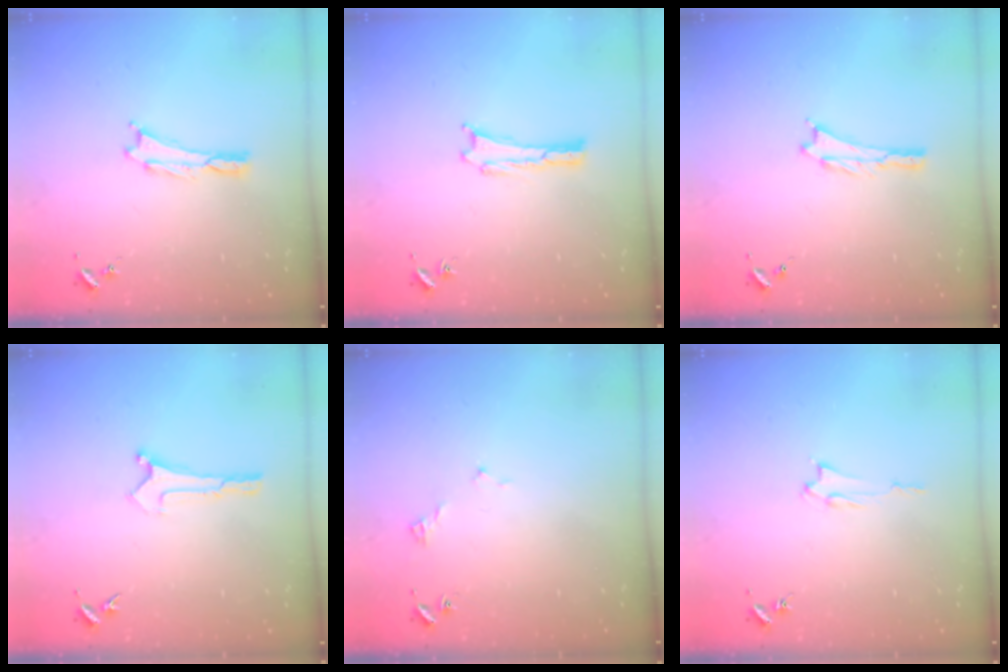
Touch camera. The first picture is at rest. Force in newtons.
{"total": 0.0}
{"total": 0.5, "press": 0.5, "slide": 0.2}
{"total": 0.0}
{"total": 2.9, "press": 2.9, "slide": 0.3}
{"total": 1.3, "press": 1.3, "slide": 0.2}